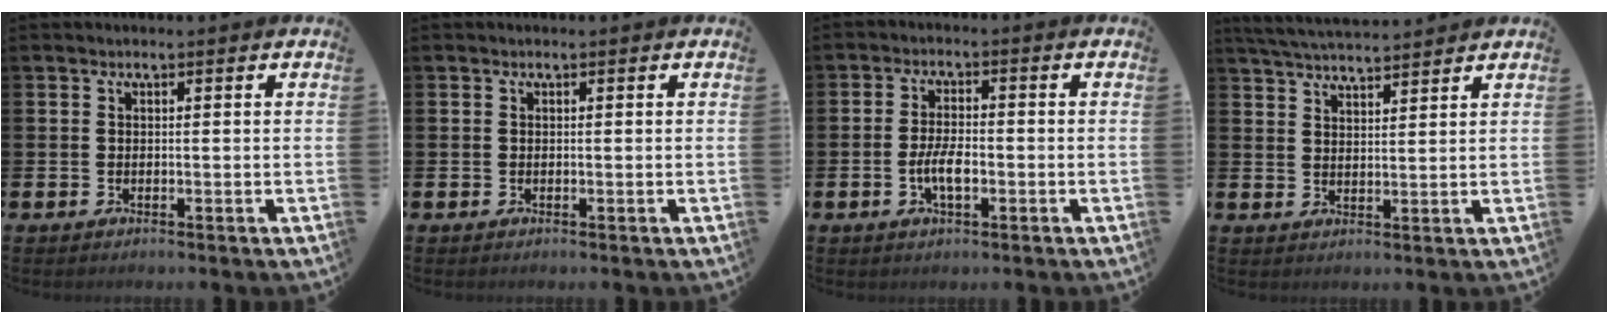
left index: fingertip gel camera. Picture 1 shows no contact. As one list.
[{"total": 0.0}, {"total": 4.0, "force": [-1.0, 1.6, 3.6], "torque": [-0.066, 0.003, -0.022]}, {"total": 4.7, "force": [4.7, 0.2, 0.7], "torque": [-0.034, -0.019, 0.086]}]